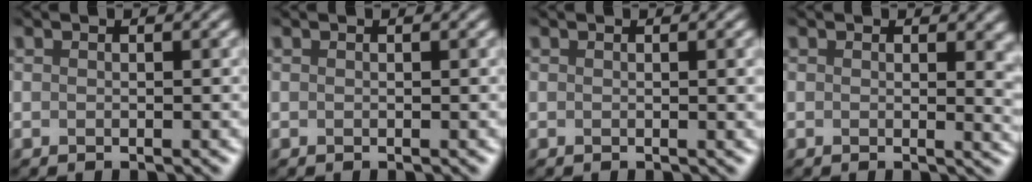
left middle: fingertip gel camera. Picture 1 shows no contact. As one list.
[{"total": 0.0}, {"total": 1.0, "force": [0.3, 0.4, 0.8], "torque": [0.000, -0.003, -0.003]}, {"total": 3.4, "force": [0.6, 1.5, 3.0], "torque": [-0.028, 0.002, 0.002]}]